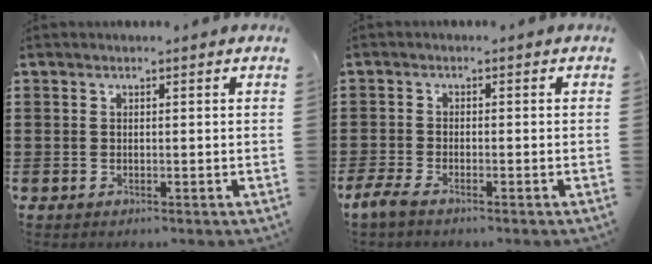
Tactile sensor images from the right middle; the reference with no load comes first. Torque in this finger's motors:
{"motor_torque": [1.91, 0.23, 0.23, 0.06]}